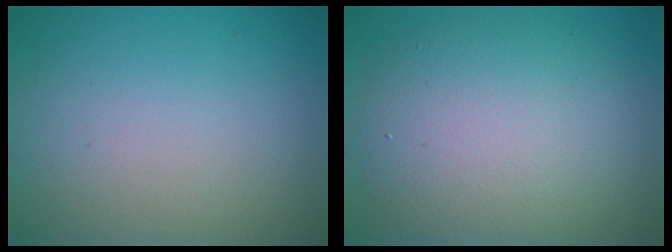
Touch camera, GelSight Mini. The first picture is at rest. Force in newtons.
{"total": 8.6, "press": 8.5, "slide": 0.8}